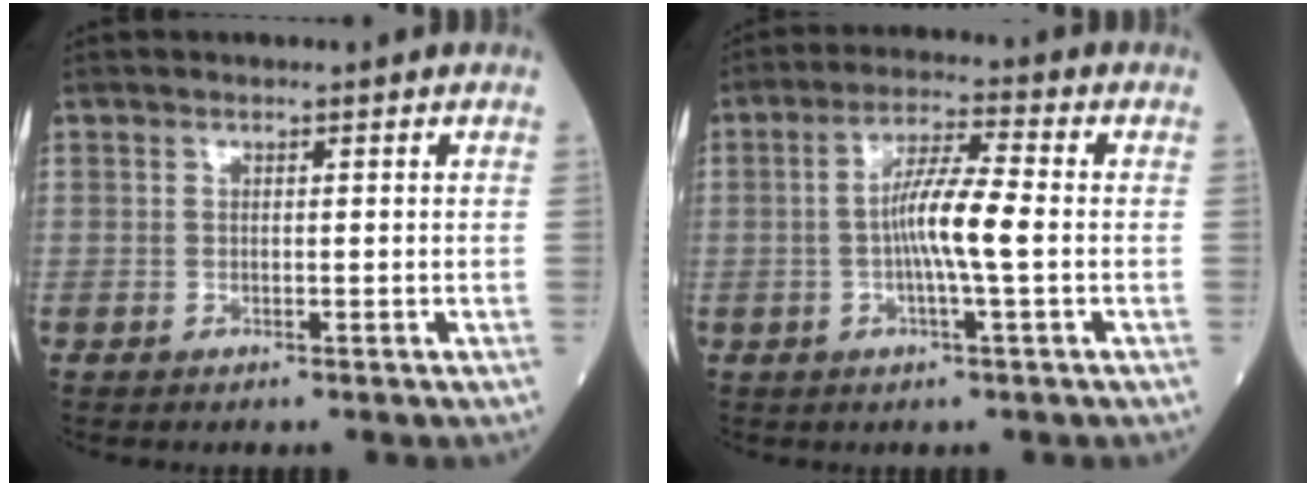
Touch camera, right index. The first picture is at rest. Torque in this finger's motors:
{"motor_torque": [1.36, -0.19, 0.64, 0.18]}